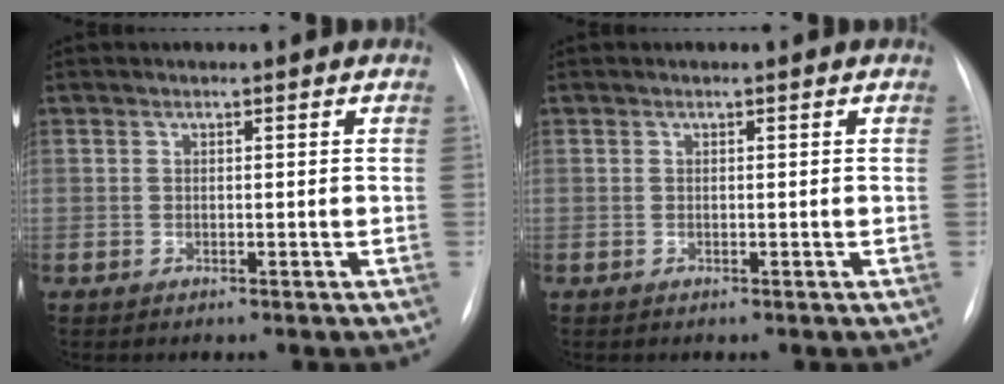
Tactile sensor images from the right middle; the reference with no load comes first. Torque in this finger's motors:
{"motor_torque": [-0.04, -0.04, 0.00, 0.00]}